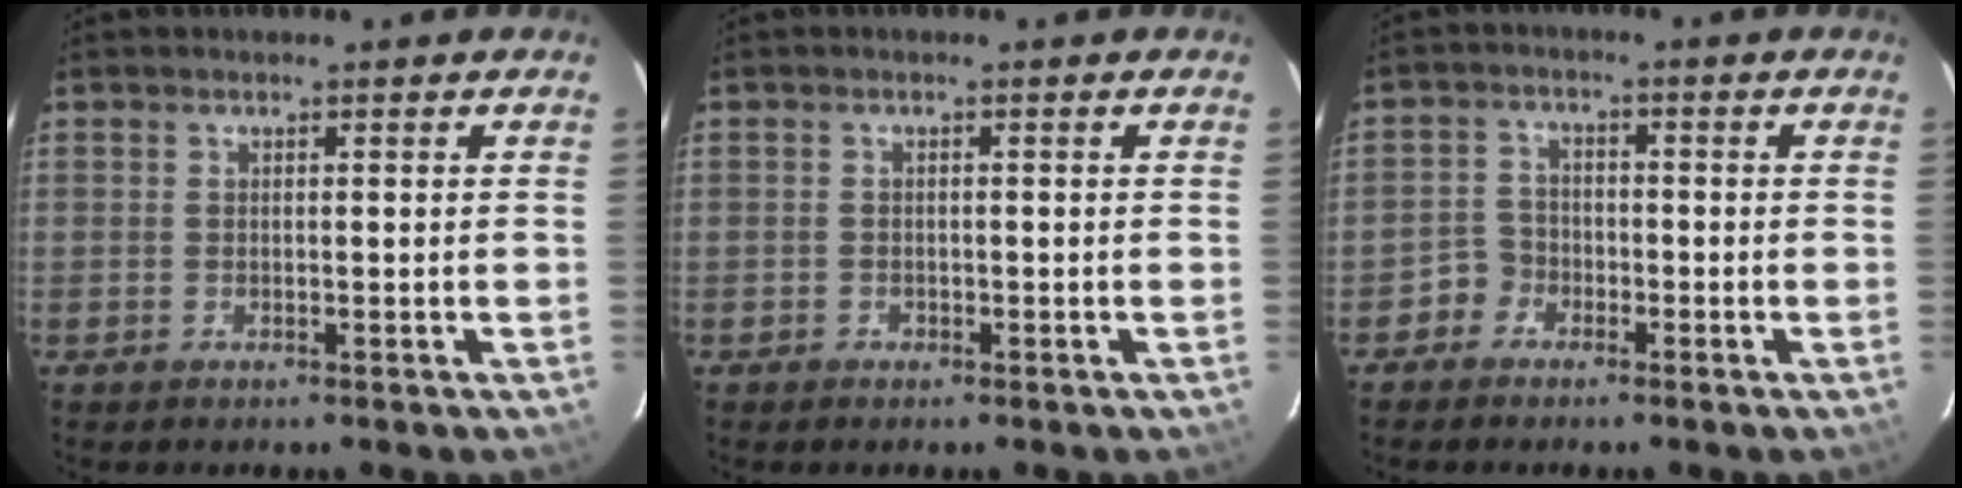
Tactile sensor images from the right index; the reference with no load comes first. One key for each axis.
{"total": 1.1, "fx": -0.7, "fy": 0.8, "fz": 0.0, "tx": 0.000, "ty": 0.004, "tz": -0.011}
{"total": 3.7, "fx": -2.3, "fy": 2.9, "fz": -0.3, "tx": 0.001, "ty": 0.018, "tz": -0.045}